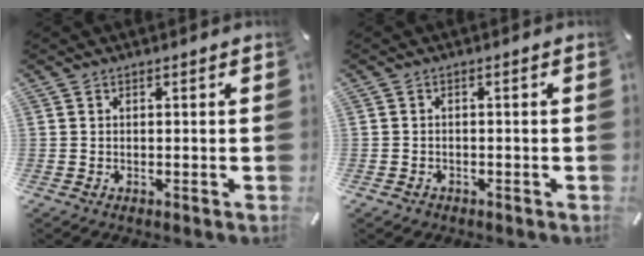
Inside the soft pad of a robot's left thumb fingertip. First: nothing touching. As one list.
[{"total": 1.2, "force": [-0.8, 0.9, 0.3], "torque": [-0.007, 0.004, -0.020]}]